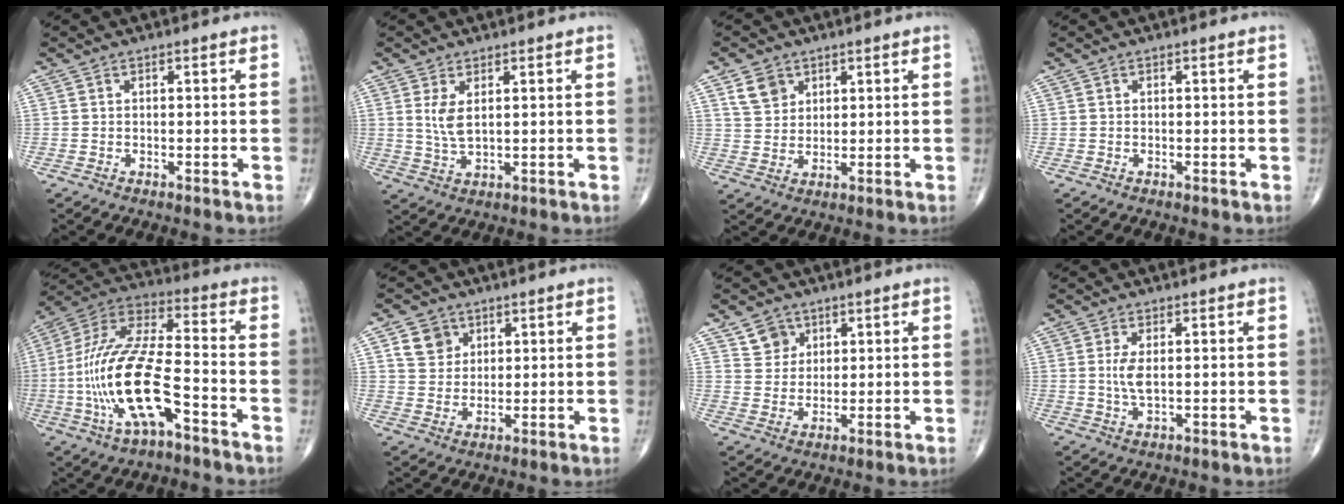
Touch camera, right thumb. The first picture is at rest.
{"total": 4.1, "force": [1.3, 1.7, 3.5], "torque": [-0.069, -0.010, 0.035]}
{"total": 5.4, "force": [2.8, 4.1, 2.1], "torque": [-0.022, -0.014, 0.057]}
{"total": 0.0}
{"total": 20.2, "force": [-6.5, 7.2, 17.8], "torque": [-0.371, 0.041, -0.115]}
{"total": 5.8, "force": [2.6, 4.9, 1.8], "torque": [-0.011, -0.012, 0.049]}
{"total": 4.8, "force": [2.7, 3.9, 1.0], "torque": [0.004, -0.018, 0.051]}
{"total": 3.6, "force": [0.5, 1.4, 3.3], "torque": [-0.070, -0.006, 0.014]}